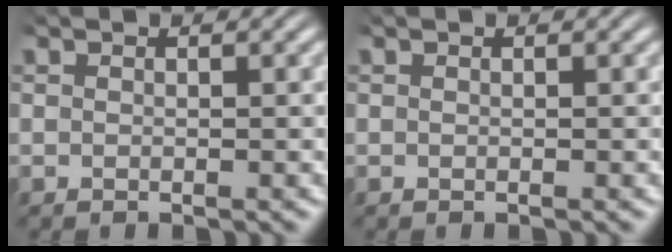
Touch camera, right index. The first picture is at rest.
{"total": 0.0}